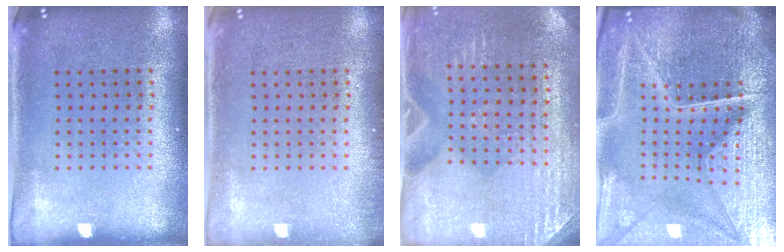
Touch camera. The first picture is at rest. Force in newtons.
{"total": 0.8, "press": 0.8, "slide": 0.0}
{"total": 2.9, "press": 2.8, "slide": 0.4}
{"total": 6.7, "press": 5.9, "slide": 3.2}